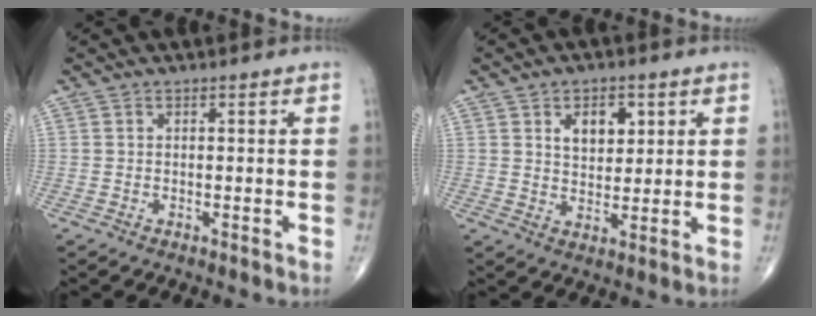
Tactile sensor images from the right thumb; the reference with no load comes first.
{"total": 6.6, "force": [2.6, 4.1, 4.4], "torque": [-0.044, -0.014, 0.043]}